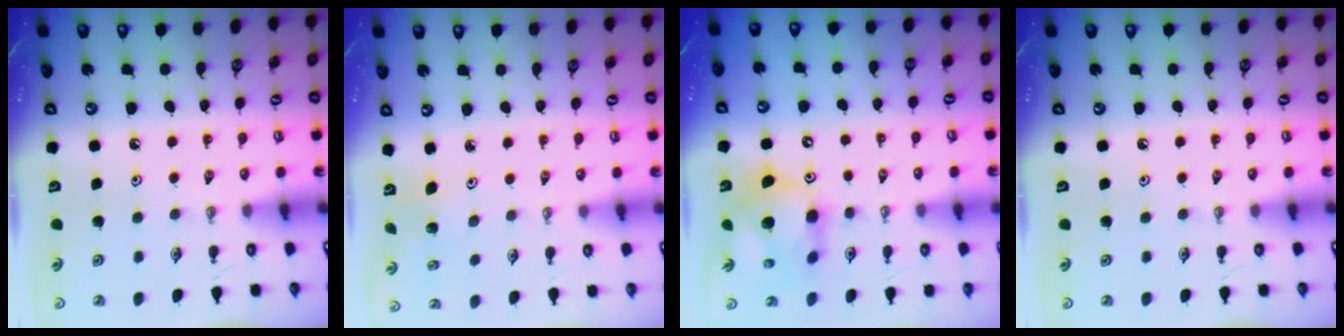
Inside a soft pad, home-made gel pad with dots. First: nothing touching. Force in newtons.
{"total": 2.6, "press": 2.6, "slide": 0.2}
{"total": 12.2, "press": 12.1, "slide": 1.1}
{"total": 0.0}